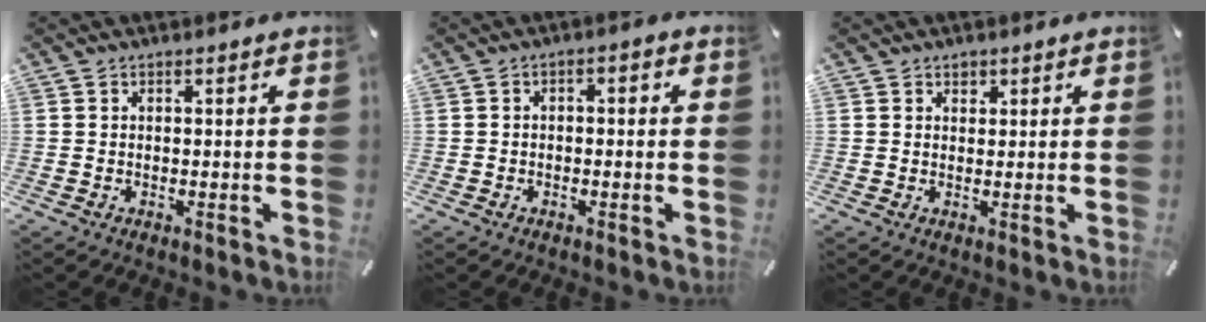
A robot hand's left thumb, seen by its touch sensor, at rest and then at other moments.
{"total": 1.8, "force": [-1.3, 0.9, 1.0], "torque": [-0.019, 0.009, -0.027]}
{"total": 1.3, "force": [0.8, 1.0, 0.2], "torque": [0.011, -0.006, 0.011]}